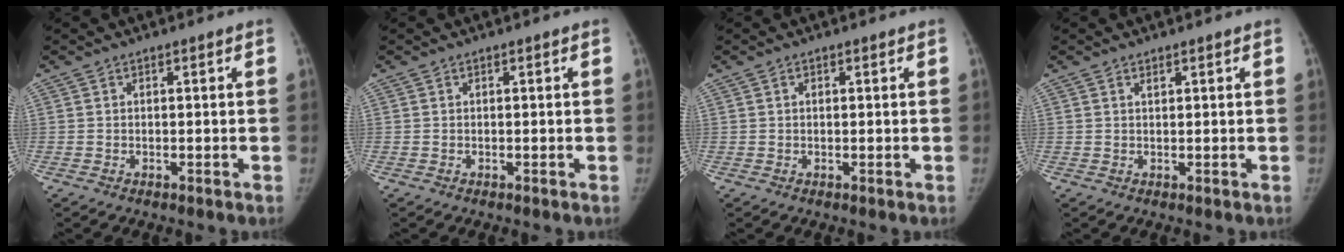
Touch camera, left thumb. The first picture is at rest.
{"total": 0.0}
{"total": 0.6, "force": [0.2, 0.4, 0.4], "torque": [-0.008, 0.001, 0.004]}
{"total": 0.8, "force": [0.6, 0.3, 0.5], "torque": [-0.007, -0.004, 0.011]}